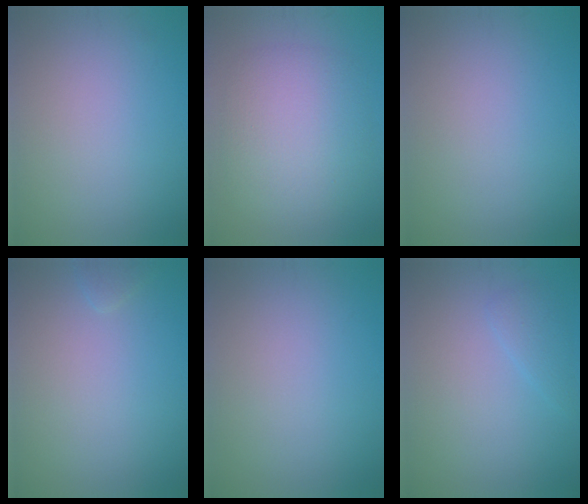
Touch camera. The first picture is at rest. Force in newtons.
{"total": 6.0, "press": 6.0, "slide": 0.3}
{"total": 0.0}
{"total": 0.7, "press": 0.7, "slide": 0.1}
{"total": 0.0}
{"total": 1.4, "press": 1.4, "slide": 0.1}